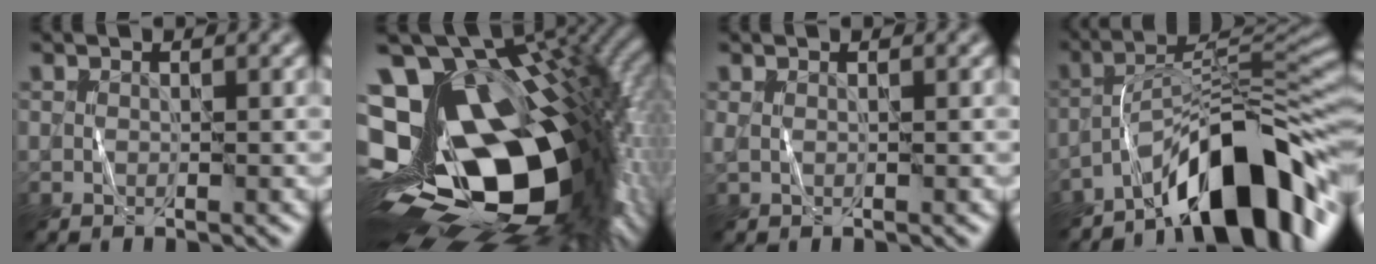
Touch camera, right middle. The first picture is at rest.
{"total": 20.4, "force": [0.3, 11.7, 16.7], "torque": [-0.273, 0.000, 0.005]}
{"total": 0.5, "force": [0.3, 0.1, 0.4], "torque": [-0.012, -0.002, 0.004]}
{"total": 10.9, "force": [-6.9, 3.1, 7.9], "torque": [-0.102, 0.021, -0.124]}